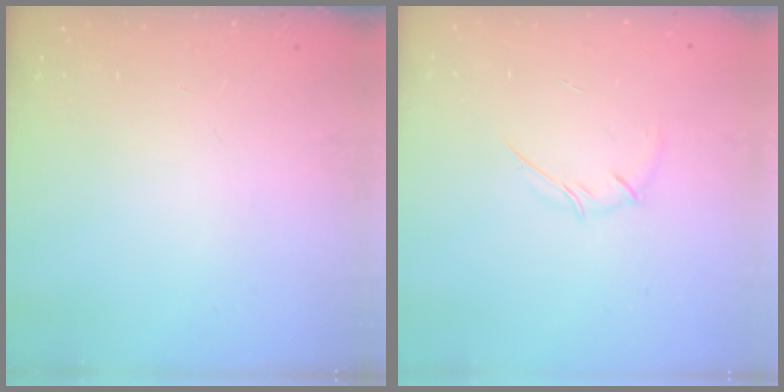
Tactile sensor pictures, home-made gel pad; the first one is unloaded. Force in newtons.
{"total": 3.6, "press": 3.5, "slide": 0.9}